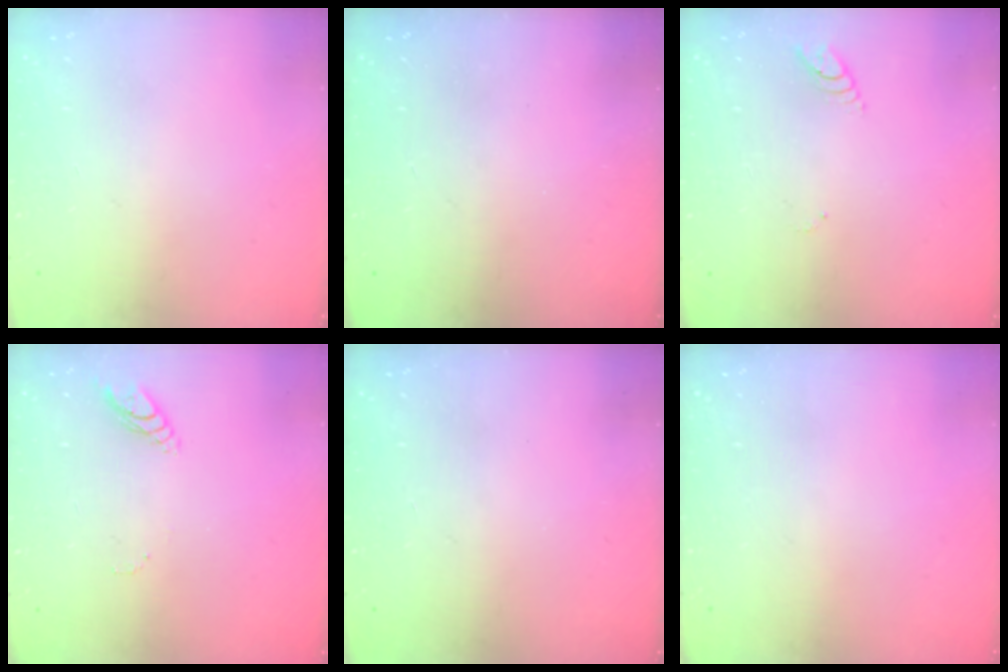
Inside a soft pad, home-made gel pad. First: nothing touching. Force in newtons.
{"total": 0.0}
{"total": 2.9, "press": 2.8, "slide": 0.4}
{"total": 4.6, "press": 4.5, "slide": 0.5}
{"total": 0.0}
{"total": 0.0}